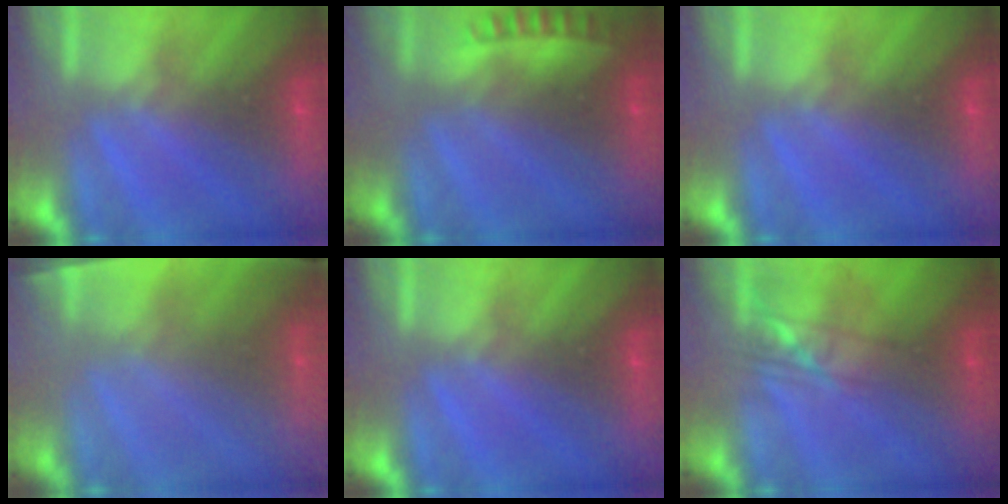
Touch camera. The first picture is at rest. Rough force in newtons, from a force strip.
{"total": 2.5}
{"total": 0.0}
{"total": 1.6}
{"total": 0.0}
{"total": 2.3}